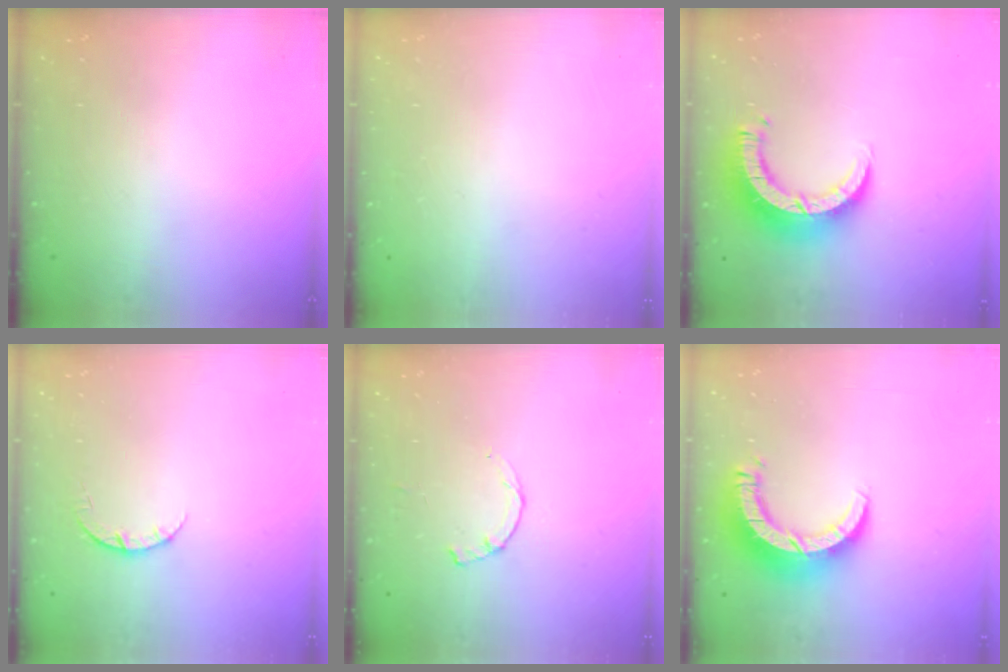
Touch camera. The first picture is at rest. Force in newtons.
{"total": 2.6, "press": 2.6, "slide": 0.2}
{"total": 10.0, "press": 9.9, "slide": 1.2}
{"total": 3.6, "press": 3.6, "slide": 0.5}
{"total": 1.2, "press": 1.2, "slide": 0.3}
{"total": 11.0, "press": 11.0, "slide": 1.0}